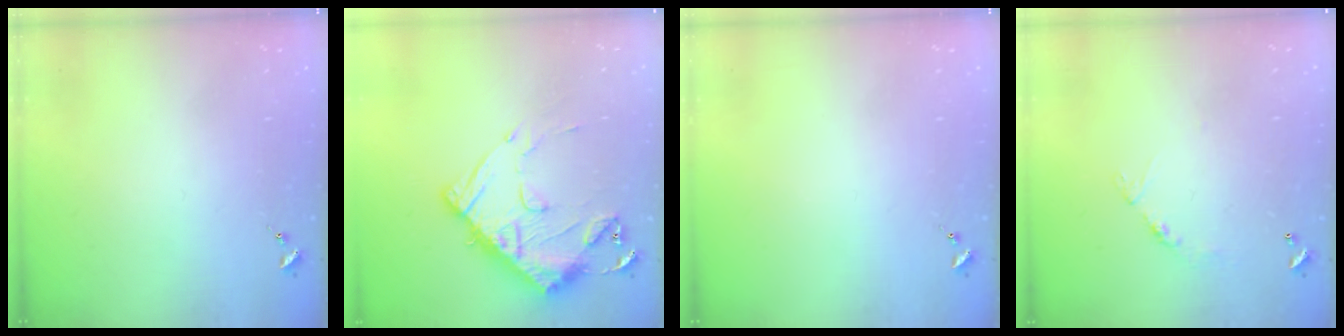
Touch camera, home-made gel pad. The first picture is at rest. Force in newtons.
{"total": 14.8, "press": 14.7, "slide": 1.5}
{"total": 0.0}
{"total": 5.9, "press": 5.9, "slide": 0.4}